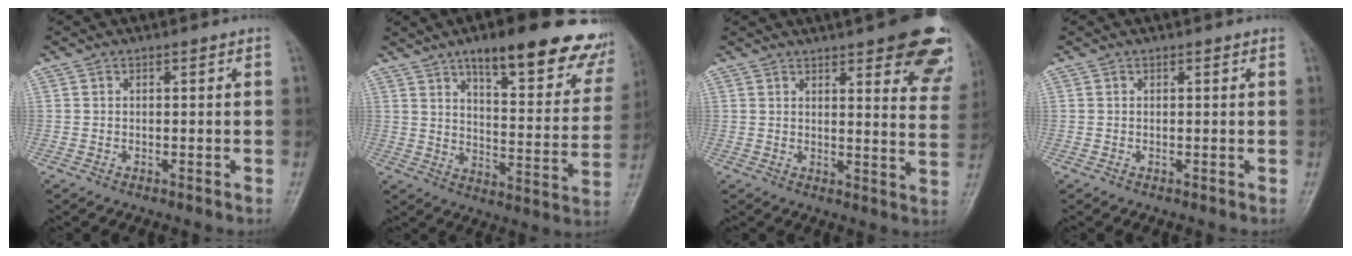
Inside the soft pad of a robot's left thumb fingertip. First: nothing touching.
{"total": 23.3, "force": [15.4, 7.0, 16.1], "torque": [-0.171, -0.054, 0.204]}
{"total": 19.8, "force": [12.8, 5.6, 14.0], "torque": [-0.142, -0.046, 0.140]}
{"total": 0.0}